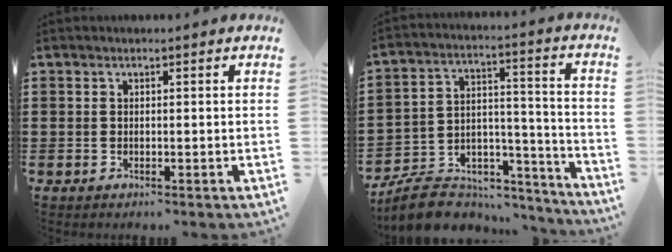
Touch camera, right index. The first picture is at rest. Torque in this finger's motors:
{"motor_torque": [-2.14, 0.00, -0.77, -0.21]}